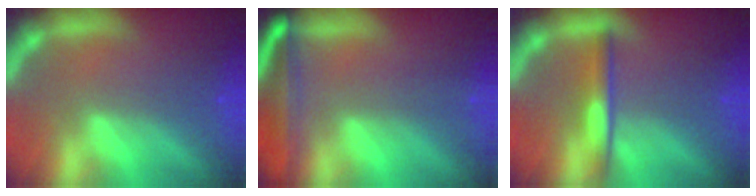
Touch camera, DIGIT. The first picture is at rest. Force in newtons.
{"total": 7.1}
{"total": 3.0}